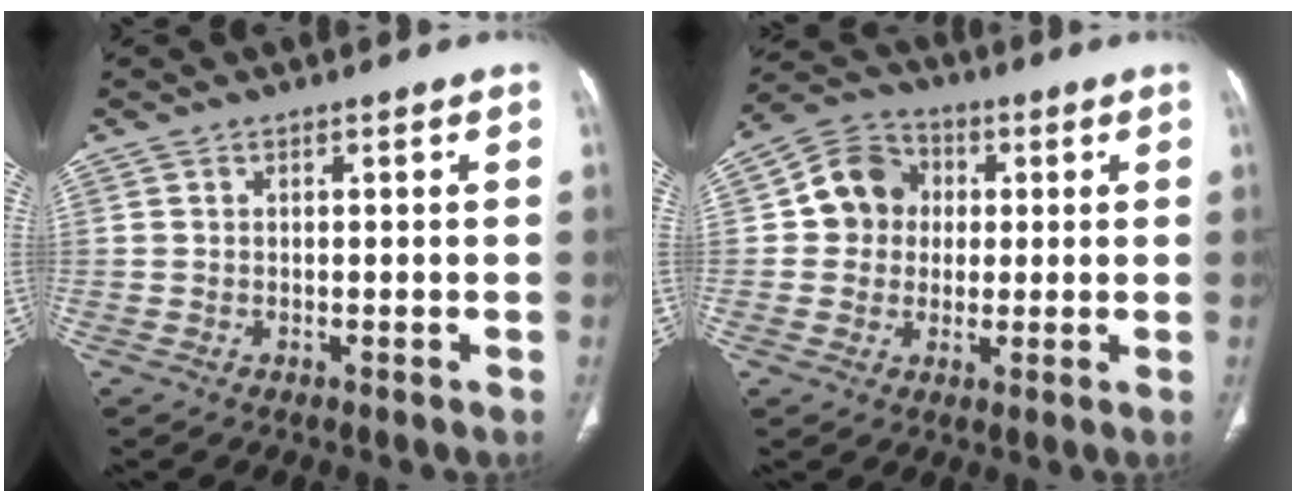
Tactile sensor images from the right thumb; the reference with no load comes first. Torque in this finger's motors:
{"motor_torque": [-0.35, 0.59, -0.08, -0.25, 0.03]}